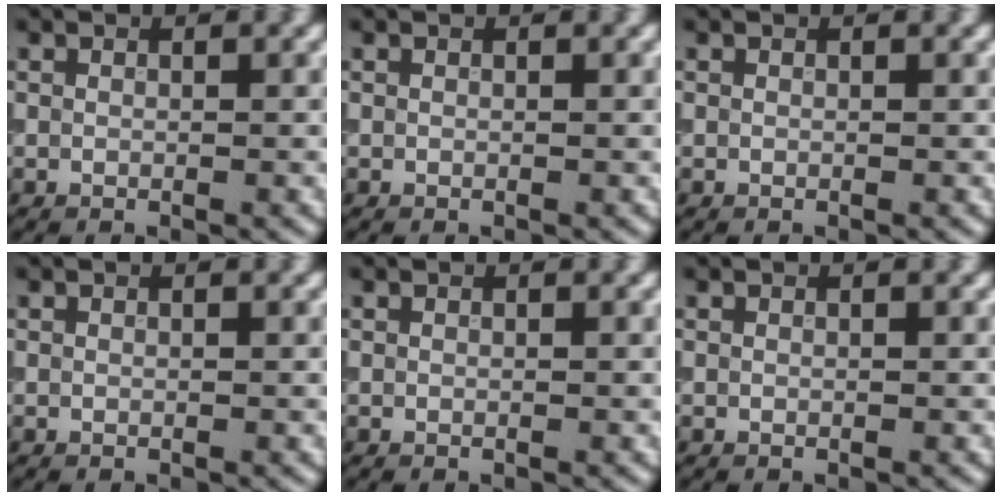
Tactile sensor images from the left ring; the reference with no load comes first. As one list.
[{"total": 0.0}, {"total": 0.0}, {"total": 0.0}, {"total": 0.0}, {"total": 0.0}]